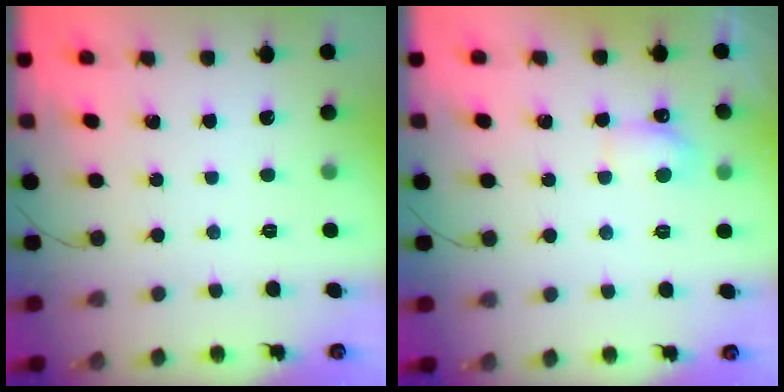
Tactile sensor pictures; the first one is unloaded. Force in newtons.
{"total": 5.0, "press": 4.9, "slide": 1.2}